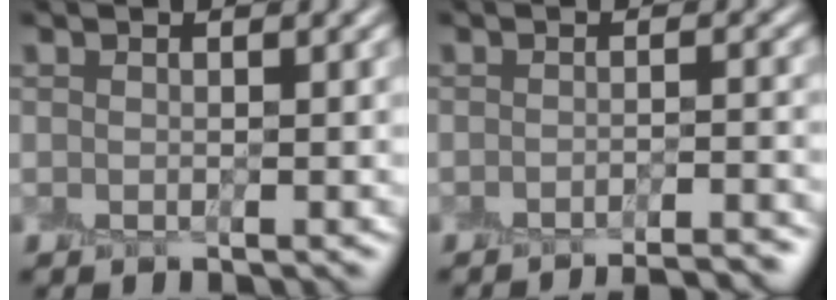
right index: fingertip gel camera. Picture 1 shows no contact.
{"total": 4.4, "force": [-4.2, 0.4, 1.4], "torque": [-0.019, 0.009, -0.047]}